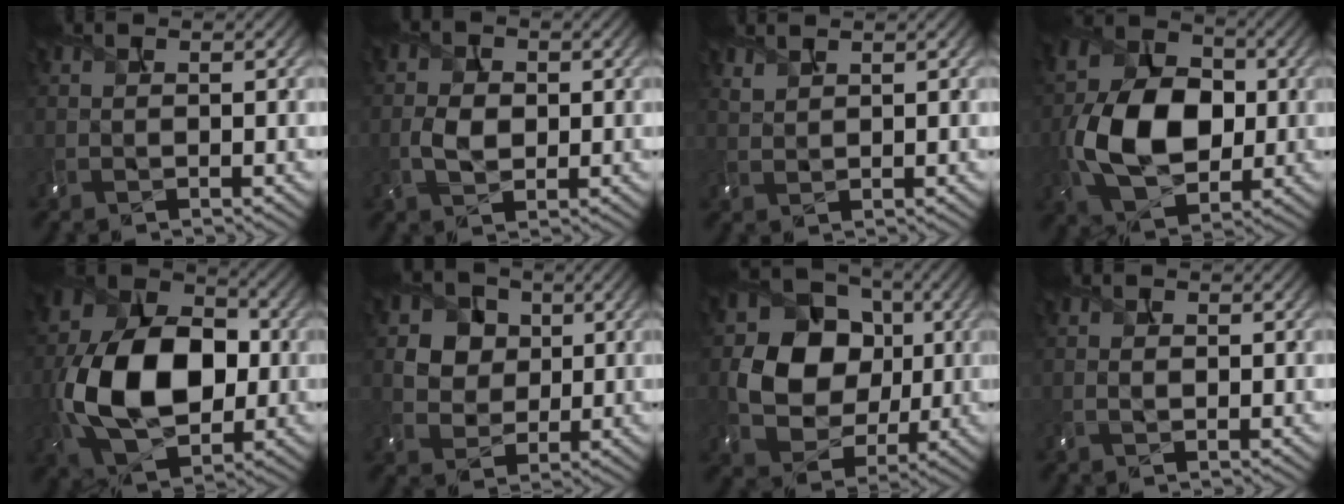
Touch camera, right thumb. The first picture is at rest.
{"total": 2.7, "force": [-0.6, 2.1, 1.5], "torque": [-0.036, -0.001, -0.008]}
{"total": 1.5, "force": [1.5, 0.3, 0.3], "torque": [-0.008, 0.004, 0.035]}
{"total": 11.6, "force": [-1.3, 8.0, 8.3], "torque": [-0.171, 0.001, -0.025]}
{"total": 14.8, "force": [-1.7, 10.0, 10.7], "torque": [-0.212, -0.007, -0.031]}
{"total": 4.5, "force": [1.0, 4.2, 1.2], "torque": [-0.044, 0.001, 0.012]}
{"total": 10.1, "force": [0.4, 8.7, 5.1], "torque": [-0.109, -0.004, 0.010]}
{"total": 0.6, "force": [-0.3, 0.4, 0.2], "torque": [-0.005, 0.002, -0.002]}